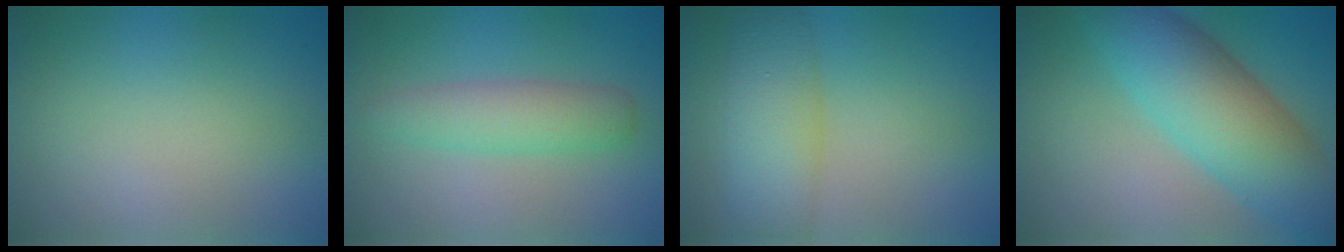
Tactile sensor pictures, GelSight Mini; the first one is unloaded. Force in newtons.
{"total": 3.2, "press": 3.2, "slide": 0.1}
{"total": 6.8, "press": 6.8, "slide": 0.2}
{"total": 8.5, "press": 8.5, "slide": 0.2}